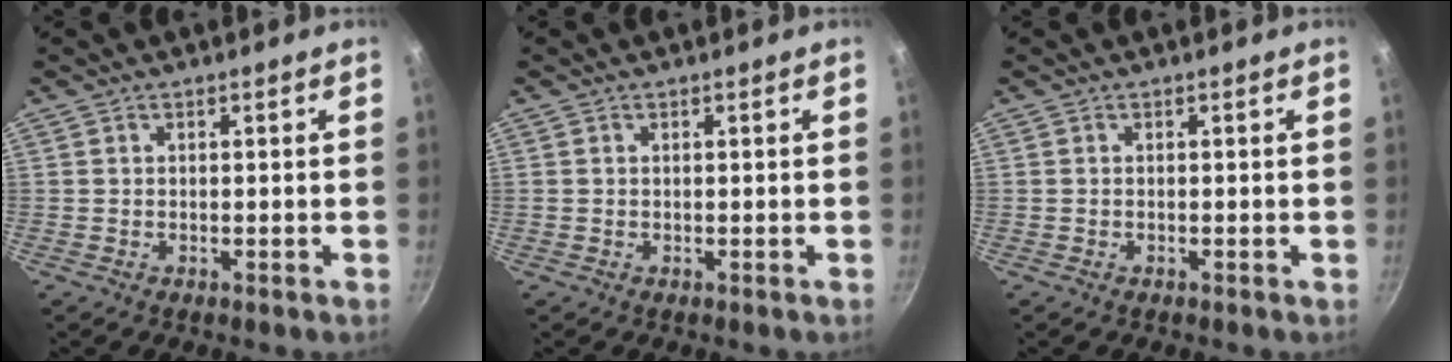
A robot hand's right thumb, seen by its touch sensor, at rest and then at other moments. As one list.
[{"total": 0.0}, {"total": 0.0}]